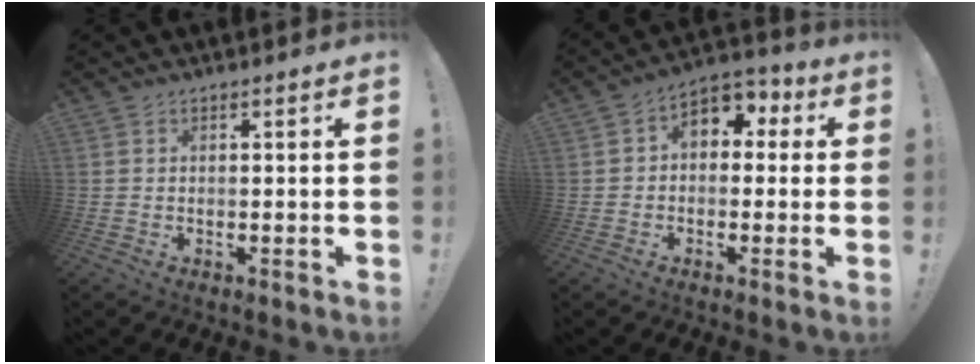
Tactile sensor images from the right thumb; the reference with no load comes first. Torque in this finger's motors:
{"motor_torque": [1.10, 1.66, 0.53, -0.65, -0.01]}